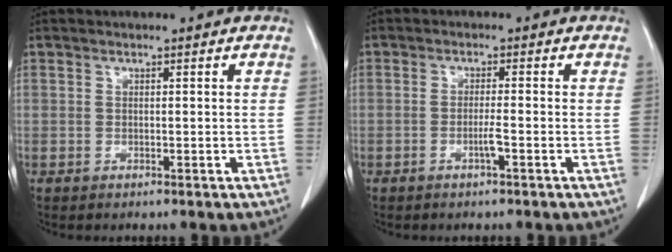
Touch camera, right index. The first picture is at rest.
{"total": 2.0, "force": [-0.9, -0.1, 1.8], "torque": [-0.036, -0.001, -0.017]}